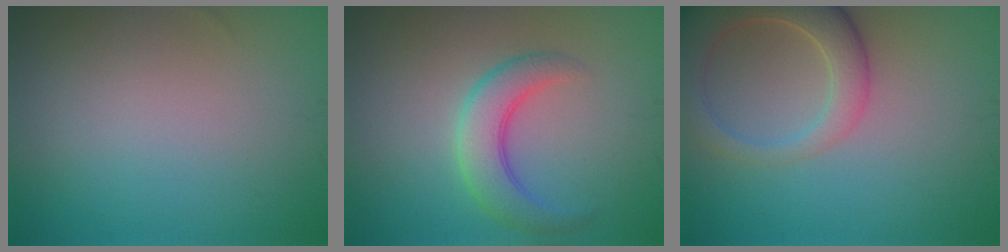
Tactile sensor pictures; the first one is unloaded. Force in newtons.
{"total": 4.0, "press": 4.0, "slide": 0.0}
{"total": 6.4, "press": 6.4, "slide": 0.7}